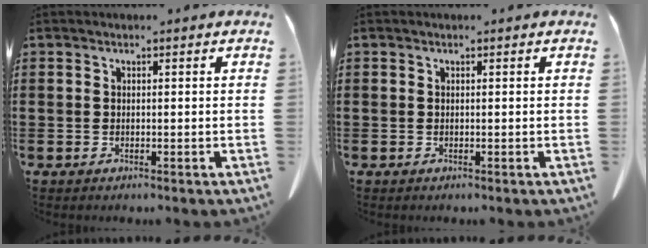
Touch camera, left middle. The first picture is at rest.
{"total": 0.0}